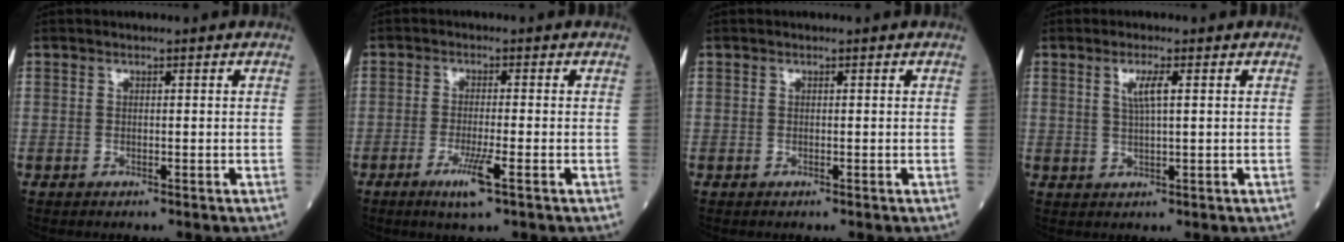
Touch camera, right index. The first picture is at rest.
{"total": 4.6, "force": [-2.3, -0.1, 4.0], "torque": [-0.076, -0.012, -0.043]}
{"total": 0.0}
{"total": 3.0, "force": [1.0, 0.1, 2.8], "torque": [-0.057, 0.001, 0.019]}